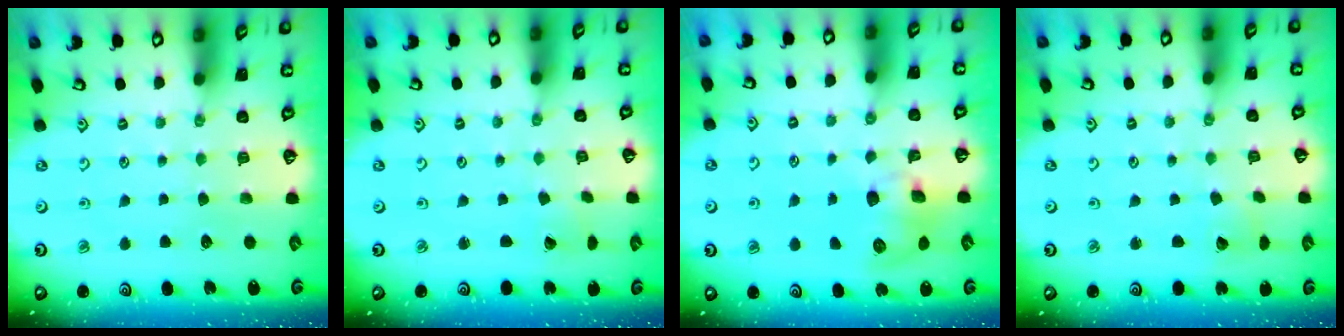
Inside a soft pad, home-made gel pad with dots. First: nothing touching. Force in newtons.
{"total": 1.0, "press": 1.0, "slide": 0.1}
{"total": 9.5, "press": 9.4, "slide": 0.6}
{"total": 2.6, "press": 2.5, "slide": 0.3}